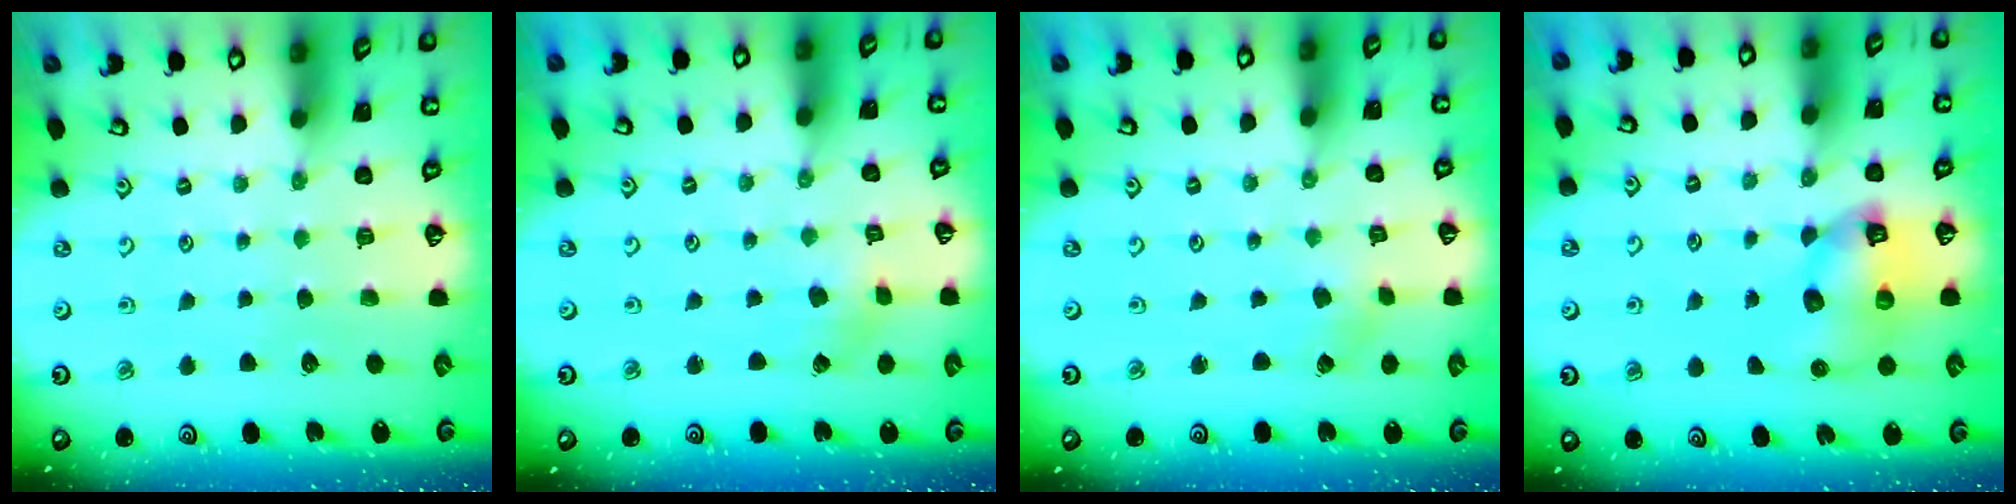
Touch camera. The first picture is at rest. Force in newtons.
{"total": 1.4, "press": 1.4, "slide": 0.3}
{"total": 0.7, "press": 0.7, "slide": 0.0}
{"total": 10.0, "press": 9.8, "slide": 1.6}